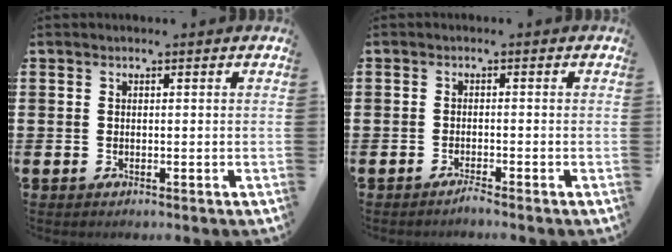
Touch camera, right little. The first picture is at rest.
{"total": 0.9, "force": [-0.9, -0.1, 0.3], "torque": [-0.006, -0.003, -0.017]}